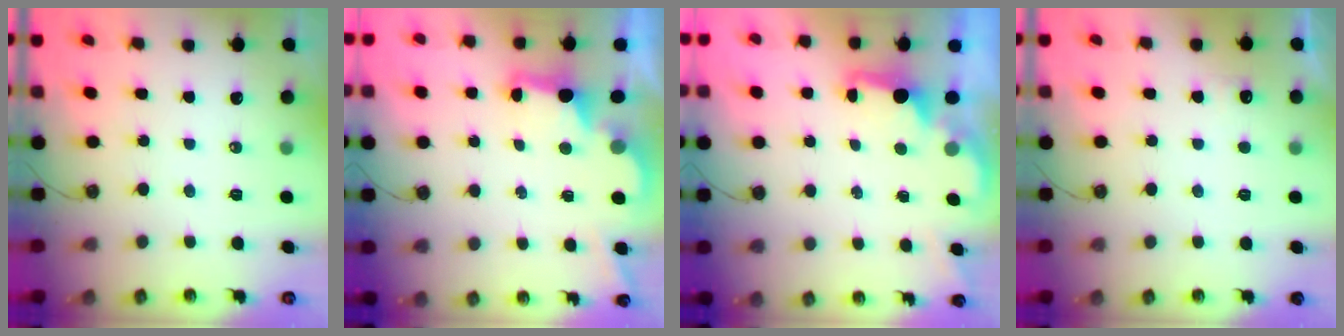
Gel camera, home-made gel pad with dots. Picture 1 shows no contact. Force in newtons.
{"total": 2.8, "press": 2.7, "slide": 0.9}
{"total": 1.7, "press": 1.5, "slide": 0.7}
{"total": 2.1, "press": 1.9, "slide": 0.9}